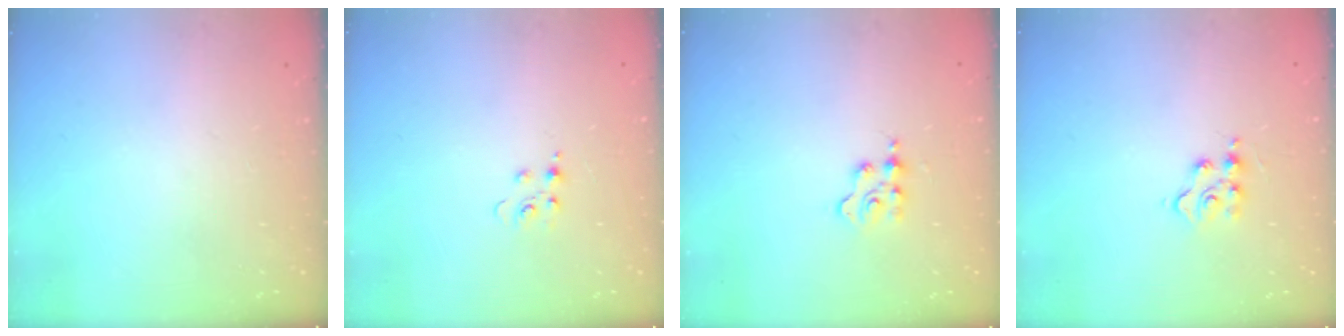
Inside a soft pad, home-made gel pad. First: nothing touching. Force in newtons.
{"total": 4.7, "press": 4.7, "slide": 0.5}
{"total": 2.3, "press": 2.3, "slide": 0.3}
{"total": 4.6, "press": 4.6, "slide": 0.4}